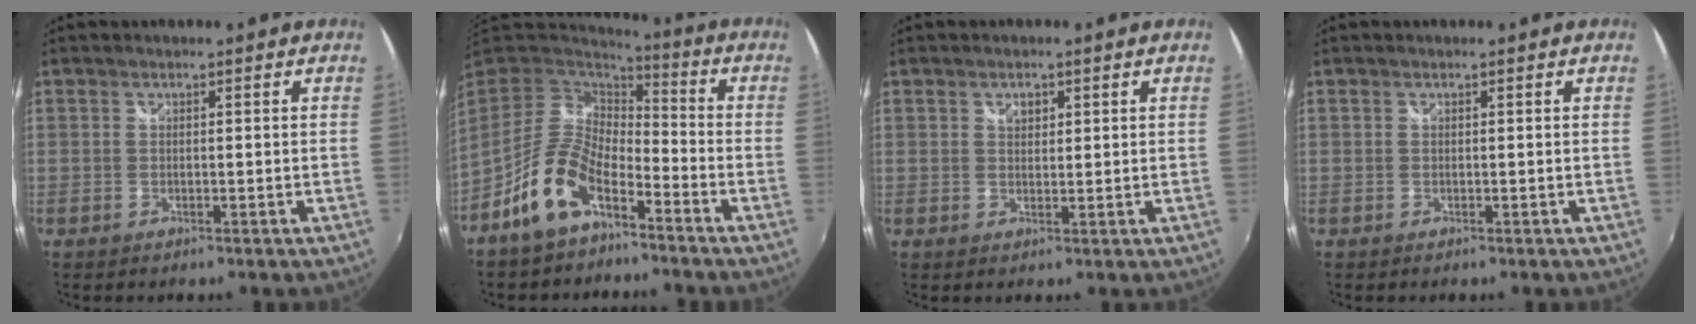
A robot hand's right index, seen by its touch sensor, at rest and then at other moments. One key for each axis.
{"total": 11.8, "fx": -7.0, "fy": 5.3, "fz": 7.9, "tx": -0.163, "ty": 0.007, "tz": -0.131}
{"total": 1.9, "fx": 0.9, "fy": 1.4, "fz": 1.0, "tx": -0.012, "ty": 0.004, "tz": 0.015}
{"total": 0.0}